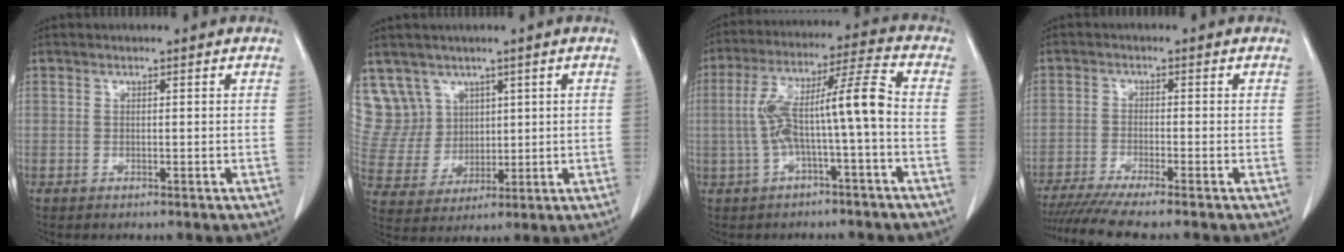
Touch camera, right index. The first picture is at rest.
{"total": 9.0, "force": [5.6, 7.1, 0.2], "torque": [-0.013, 0.030, 0.127]}
{"total": 10.9, "force": [-1.4, 0.7, 10.8], "torque": [-0.204, 0.043, -0.025]}
{"total": 8.7, "force": [-7.4, -0.7, 4.5], "torque": [-0.060, -0.020, -0.120]}